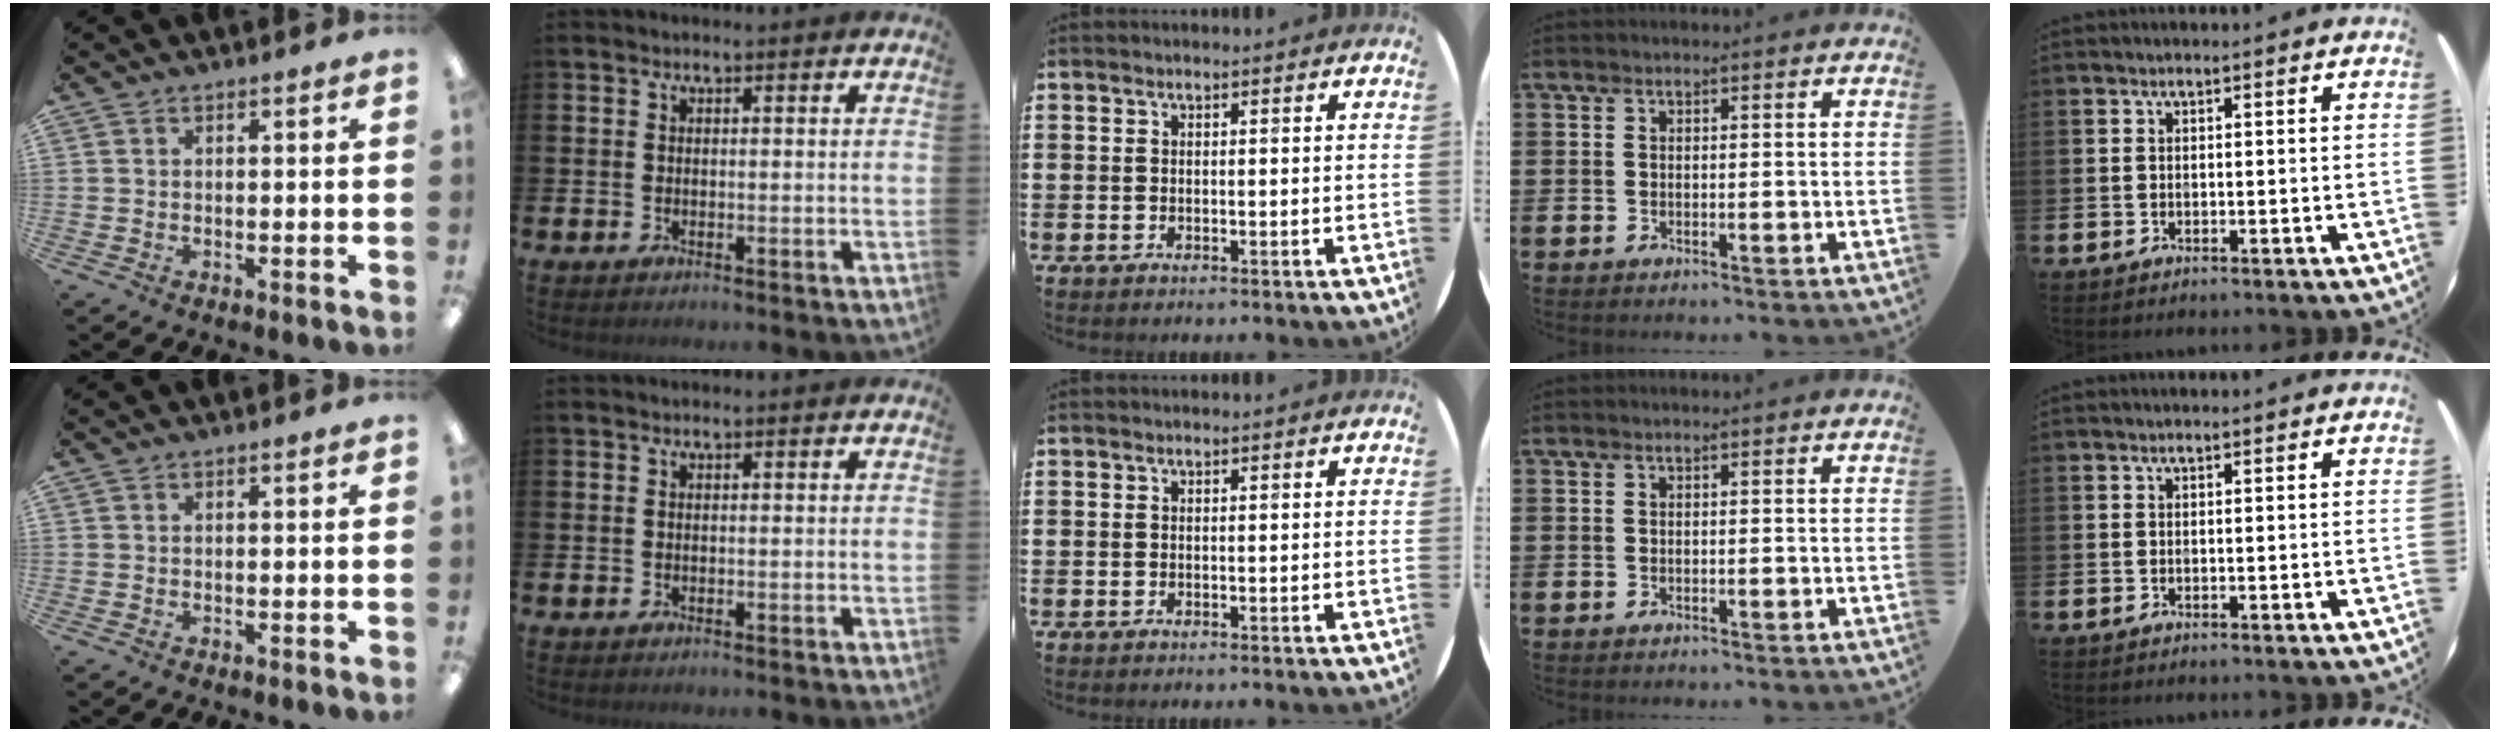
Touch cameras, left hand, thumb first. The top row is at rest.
{}